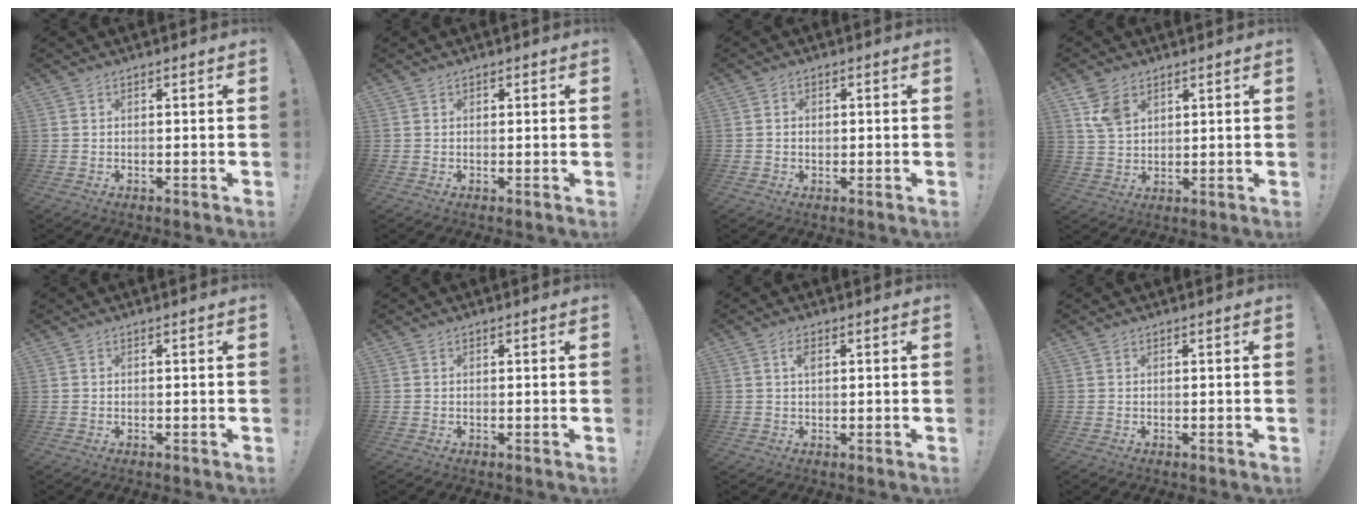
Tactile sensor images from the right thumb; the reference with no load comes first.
{"total": 0.6, "force": [0.2, 0.6, 0.1], "torque": [-0.001, 0.001, 0.004]}
{"total": 1.4, "force": [0.0, 1.3, 0.4], "torque": [0.000, 0.003, -0.003]}
{"total": 7.0, "force": [3.9, 4.5, 3.6], "torque": [-0.068, -0.010, 0.080]}
{"total": 0.0}
{"total": 0.0}
{"total": 2.4, "force": [0.8, 1.2, 1.9], "torque": [-0.031, 0.001, 0.010]}
{"total": 0.0}